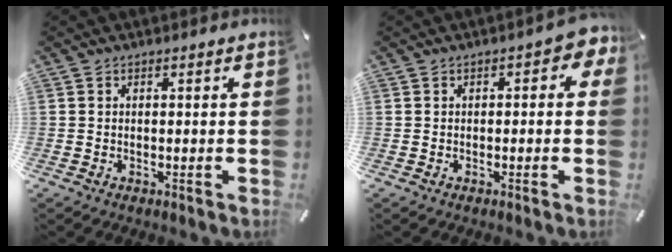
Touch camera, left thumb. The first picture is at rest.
{"total": 3.2, "force": [-0.1, 1.7, 2.7], "torque": [-0.035, 0.002, -0.005]}